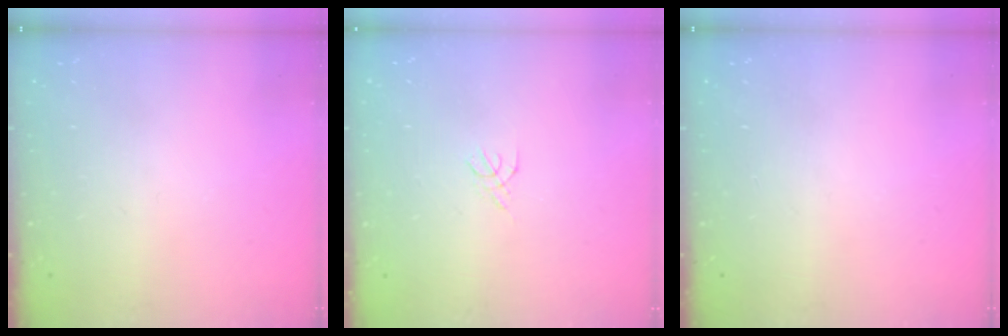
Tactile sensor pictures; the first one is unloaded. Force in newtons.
{"total": 1.8, "press": 1.7, "slide": 0.5}
{"total": 0.0}